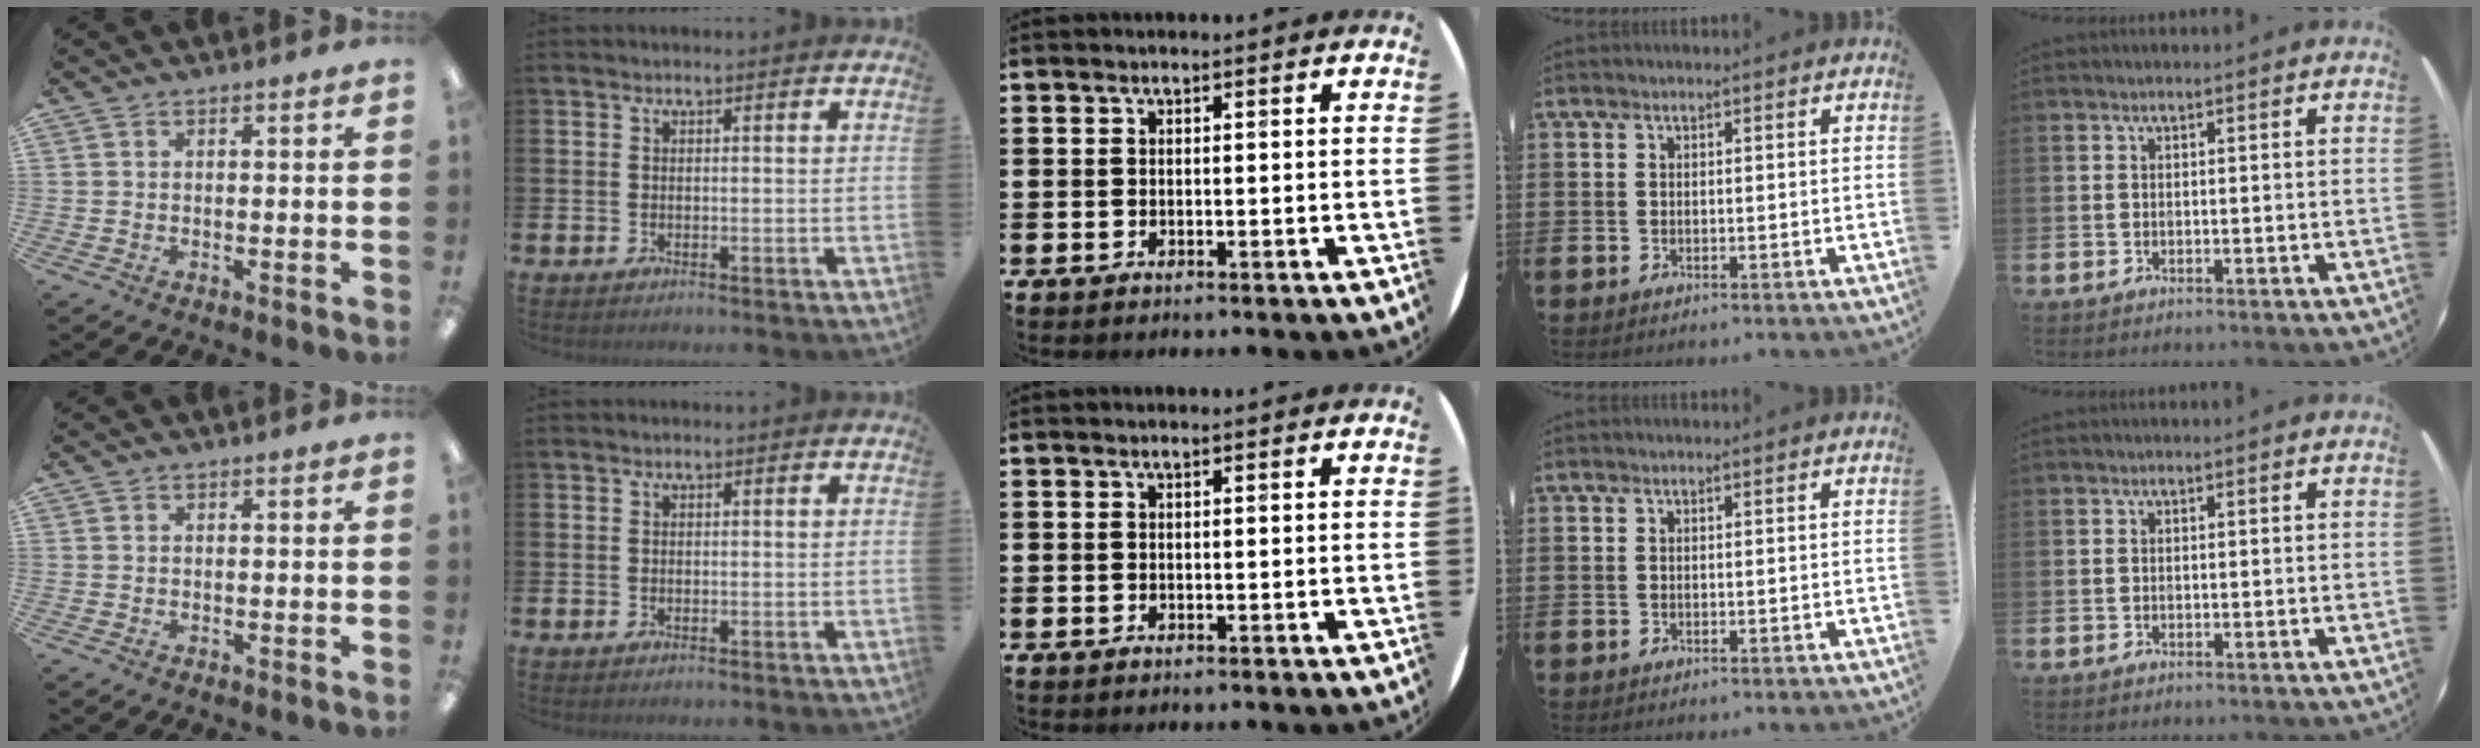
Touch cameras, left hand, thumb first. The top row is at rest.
{}